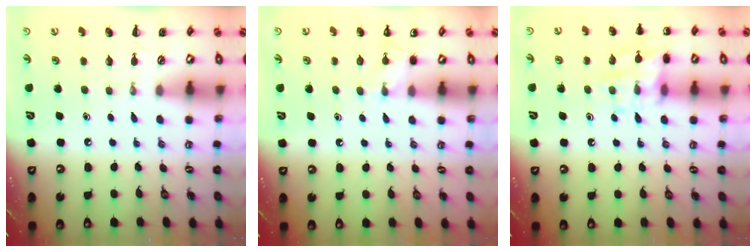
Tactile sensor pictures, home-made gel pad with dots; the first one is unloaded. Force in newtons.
{"total": 5.0, "press": 4.8, "slide": 1.5}
{"total": 12.7, "press": 12.7, "slide": 0.7}